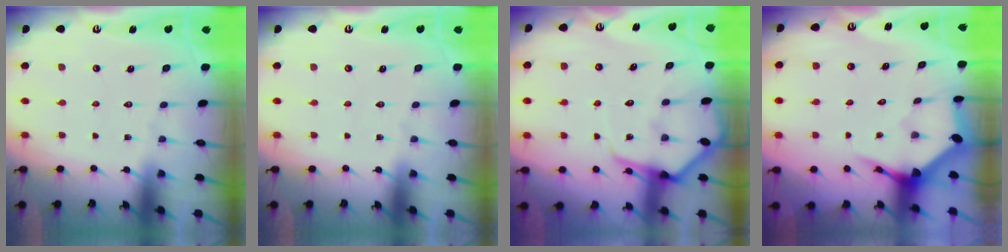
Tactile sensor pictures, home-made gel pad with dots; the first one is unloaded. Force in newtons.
{"total": 0.0}
{"total": 7.7, "press": 7.7, "slide": 0.8}
{"total": 3.9, "press": 3.9, "slide": 0.5}